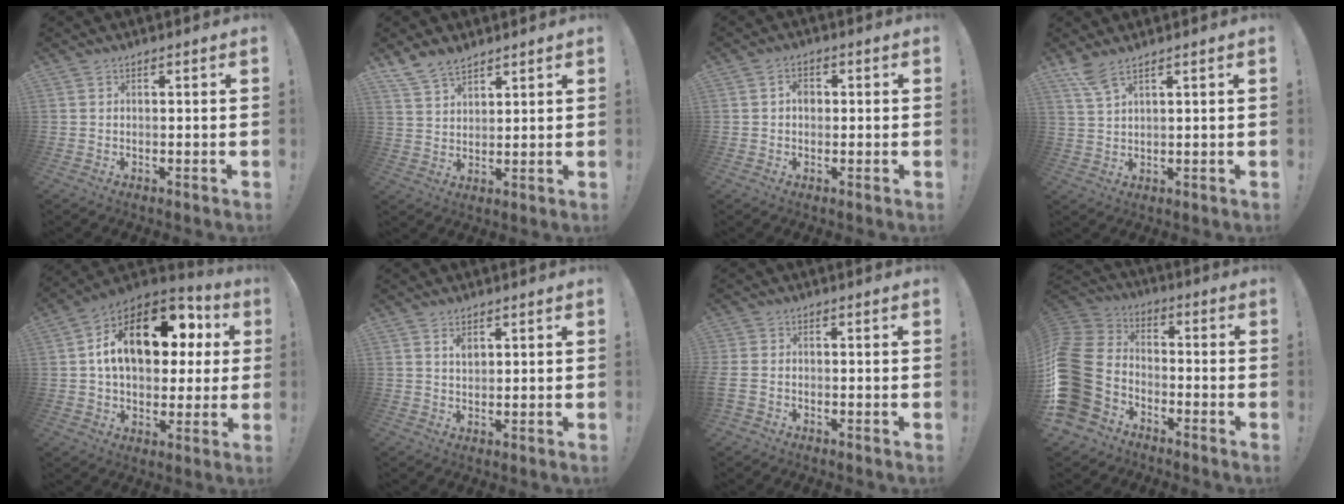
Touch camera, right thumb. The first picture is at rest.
{"total": 7.3, "force": [5.9, 3.5, 2.4], "torque": [-0.052, -0.029, 0.117]}
{"total": 2.8, "force": [-0.1, 2.1, 1.9], "torque": [-0.029, 0.005, -0.005]}
{"total": 5.1, "force": [3.8, 0.6, 3.4], "torque": [-0.069, -0.016, 0.069]}
{"total": 20.3, "force": [6.0, 12.3, 15.0], "torque": [-0.227, -0.010, 0.108]}
{"total": 2.2, "force": [1.3, 1.2, 1.3], "torque": [-0.004, -0.010, 0.018]}
{"total": 2.7, "force": [-1.3, 1.7, 1.6], "torque": [-0.039, 0.004, -0.027]}
{"total": 20.2, "force": [-7.5, 13.6, 12.8], "torque": [-0.250, 0.048, -0.114]}